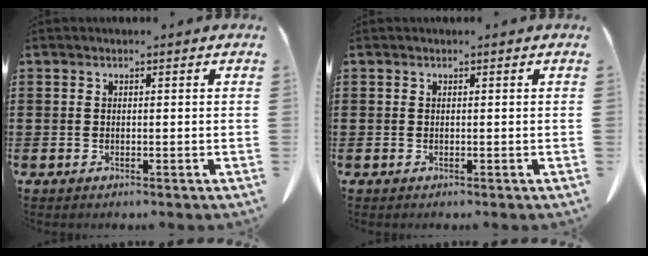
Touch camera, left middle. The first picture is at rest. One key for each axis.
{"total": 0.0}